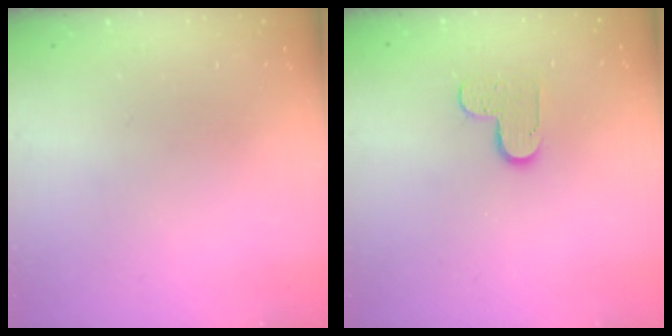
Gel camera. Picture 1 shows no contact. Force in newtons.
{"total": 5.5, "press": 5.5, "slide": 0.5}